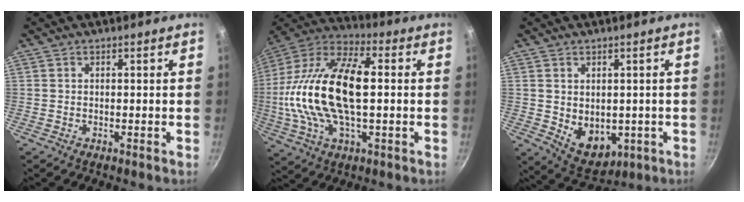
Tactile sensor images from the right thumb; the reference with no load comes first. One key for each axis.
{"total": 23.7, "fx": 0.2, "fy": 11.5, "fz": 20.7, "tx": -0.405, "ty": 0.033, "tz": -0.009}
{"total": 8.3, "fx": -0.6, "fy": 6.1, "fz": 5.6, "tx": -0.060, "ty": -0.013, "tz": 0.016}